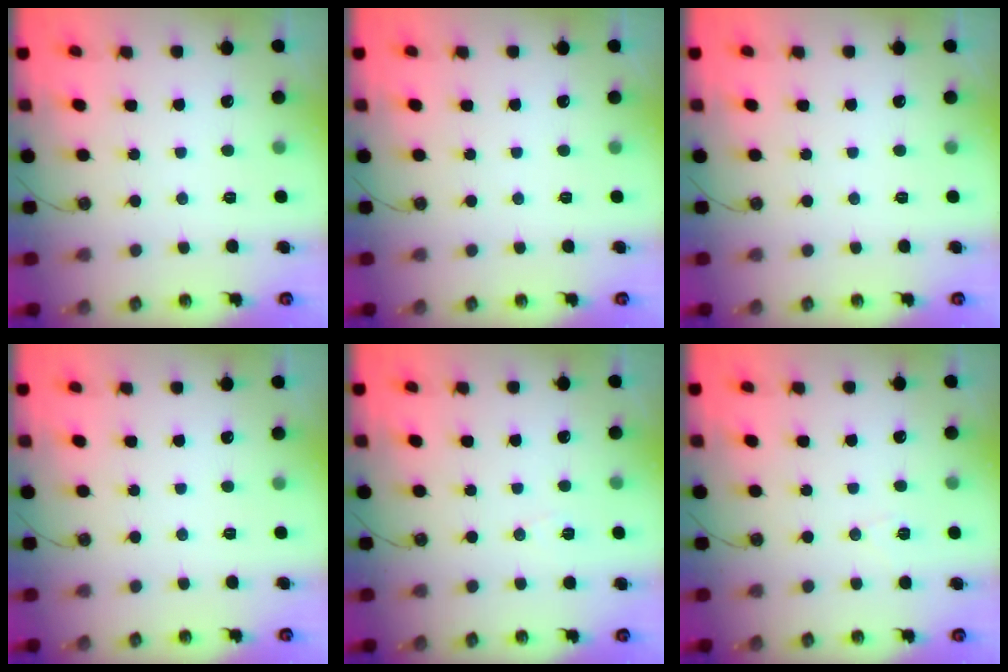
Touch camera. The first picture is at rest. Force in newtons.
{"total": 0.0}
{"total": 0.0}
{"total": 0.0}
{"total": 5.2, "press": 4.3, "slide": 2.9}
{"total": 4.5, "press": 3.8, "slide": 2.3}